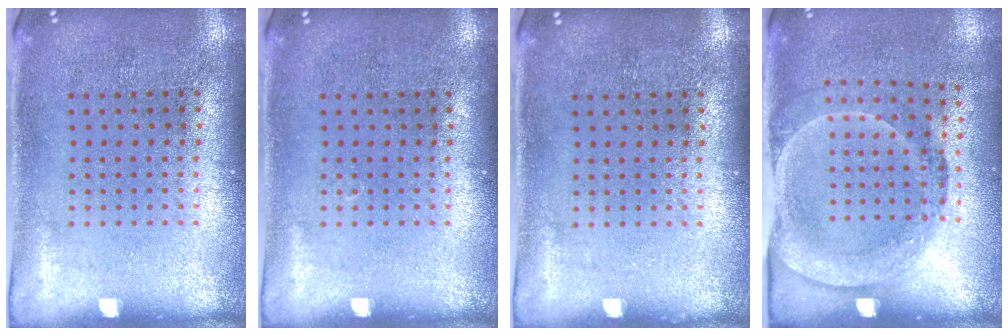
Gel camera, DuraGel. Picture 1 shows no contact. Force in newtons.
{"total": 0.0}
{"total": 0.0}
{"total": 1.6, "press": 1.2, "slide": 1.1}